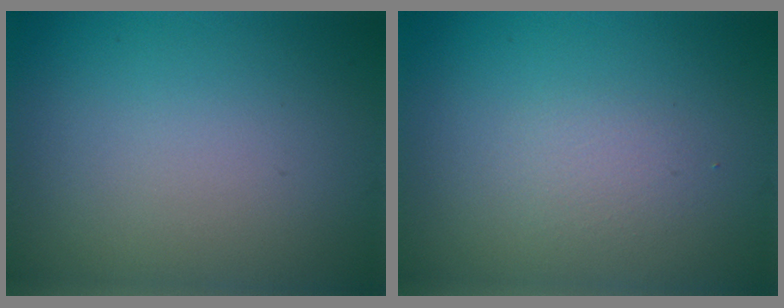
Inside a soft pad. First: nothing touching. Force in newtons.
{"total": 1.2, "press": 1.2, "slide": 0.0}